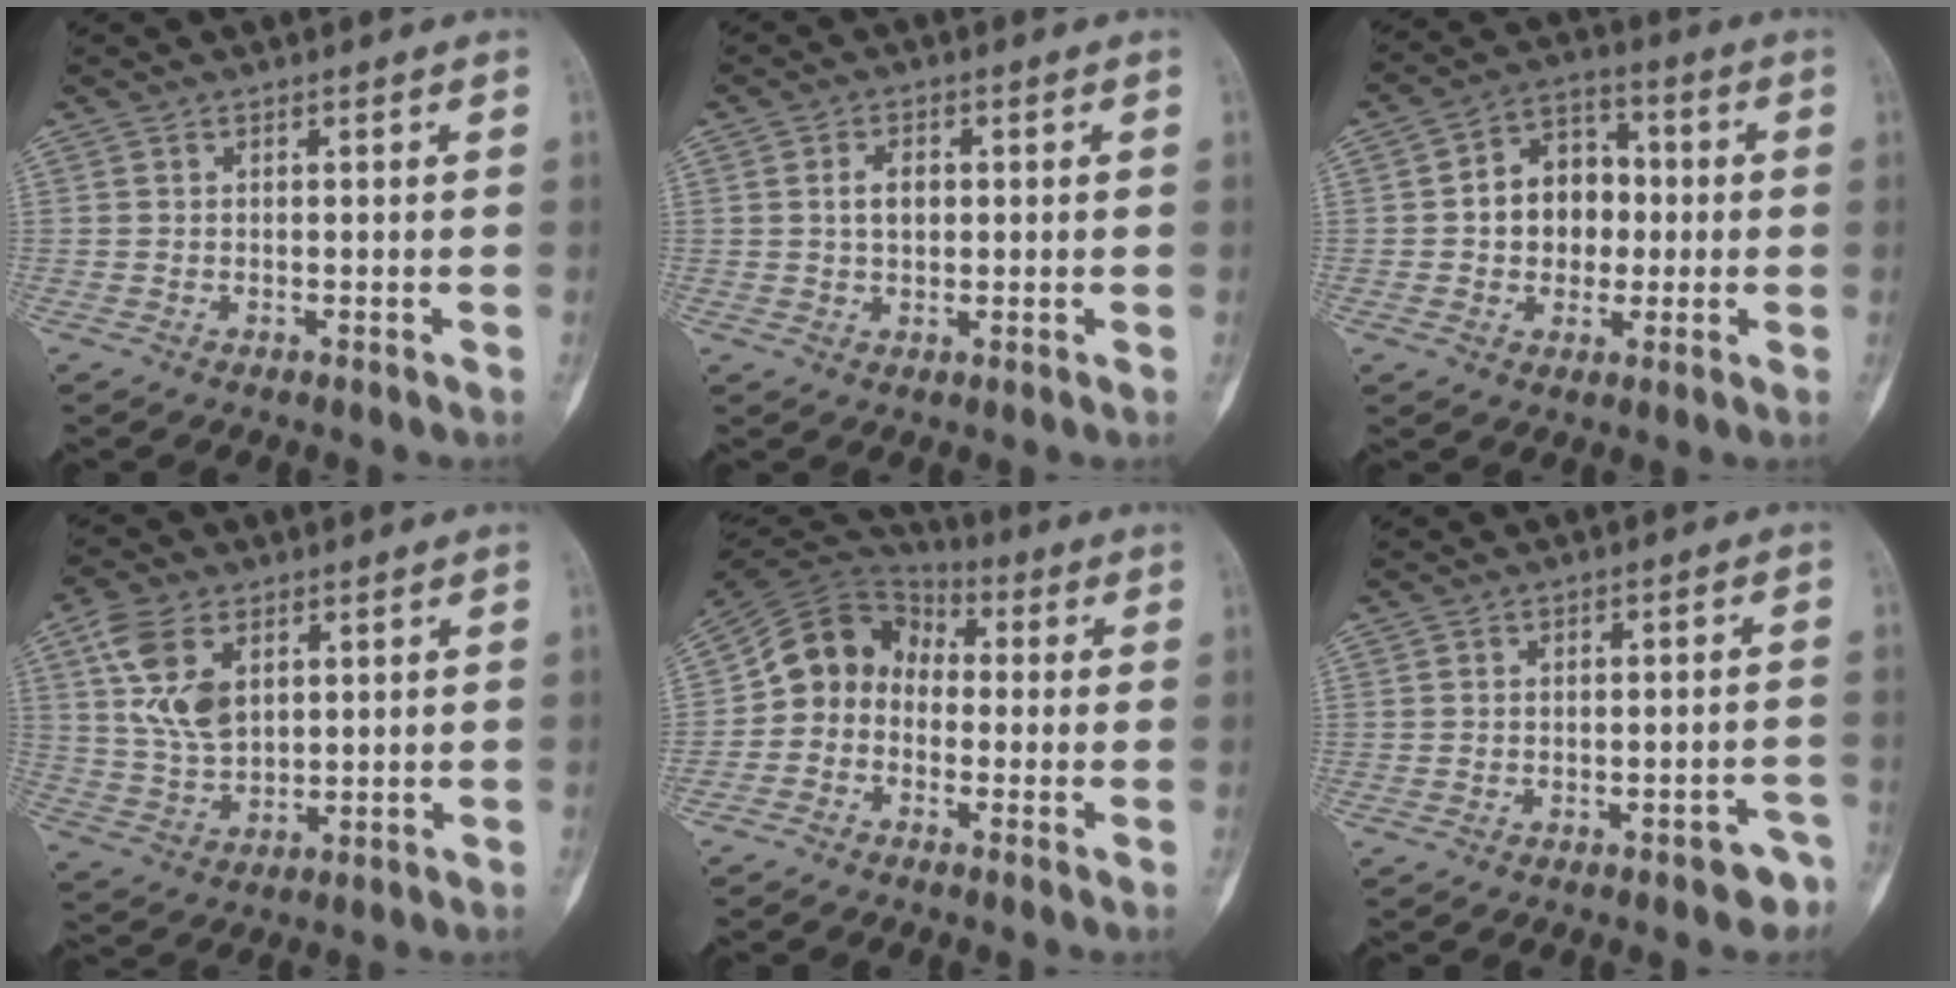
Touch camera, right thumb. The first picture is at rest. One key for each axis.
{"total": 3.7, "fx": 0.7, "fy": 2.5, "fz": 2.8, "tx": -0.038, "ty": 0.003, "tz": 0.012}
{"total": 11.0, "fx": 0.2, "fy": 8.6, "fz": 6.8, "tx": -0.058, "ty": 0.023, "tz": -0.002}
{"total": 10.7, "fx": 4.0, "fy": 6.4, "fz": 7.6, "tx": -0.143, "ty": -0.007, "tz": 0.084}
{"total": 9.9, "fx": -1.6, "fy": 8.5, "fz": 4.8, "tx": -0.067, "ty": 0.053, "tz": -0.050}
{"total": 3.7, "fx": -2.5, "fy": 1.6, "fz": 2.2, "tx": -0.011, "ty": 0.026, "tz": -0.028}